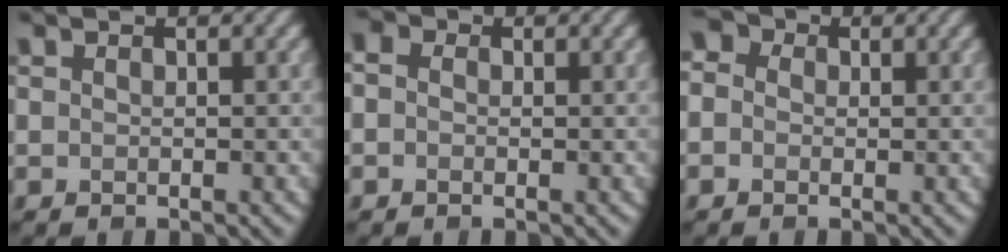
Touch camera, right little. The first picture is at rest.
{"total": 1.9, "force": [0.3, 1.5, 1.1], "torque": [-0.019, 0.003, -0.016]}
{"total": 3.1, "force": [0.7, 2.6, 1.6], "torque": [-0.023, 0.018, -0.018]}